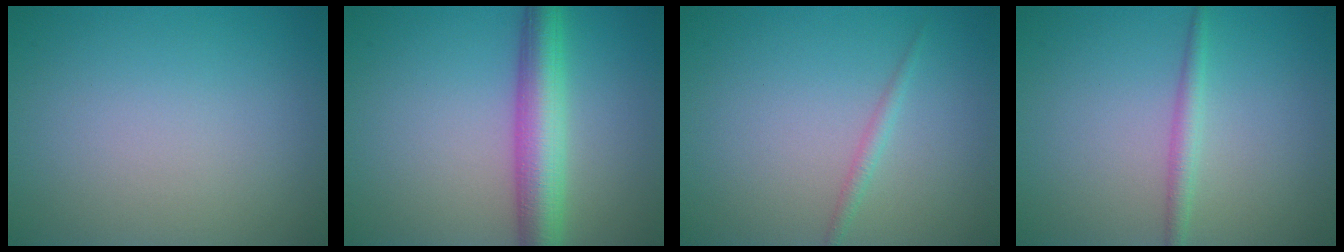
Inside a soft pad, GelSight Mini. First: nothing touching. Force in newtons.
{"total": 5.8, "press": 5.8, "slide": 0.2}
{"total": 1.1, "press": 1.1, "slide": 0.0}
{"total": 1.7, "press": 1.7, "slide": 0.1}